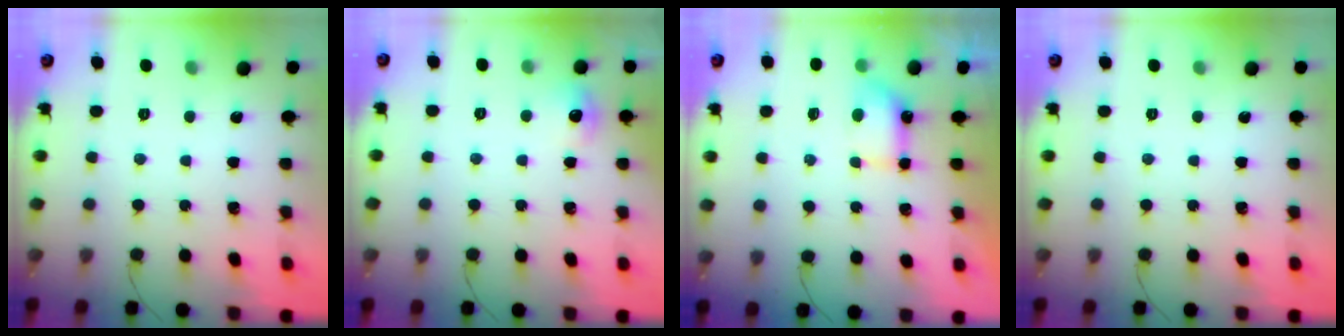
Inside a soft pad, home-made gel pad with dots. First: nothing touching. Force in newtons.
{"total": 5.8, "press": 5.6, "slide": 1.3}
{"total": 4.7, "press": 4.7, "slide": 0.8}
{"total": 0.0}